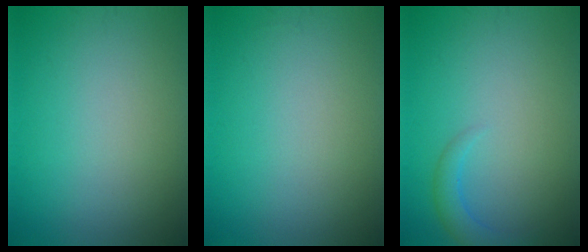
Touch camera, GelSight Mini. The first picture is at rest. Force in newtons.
{"total": 0.0}
{"total": 2.0, "press": 1.9, "slide": 0.1}